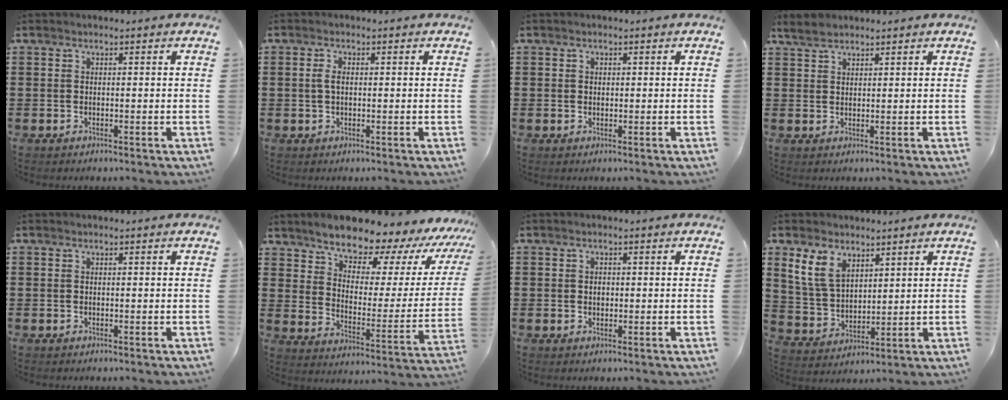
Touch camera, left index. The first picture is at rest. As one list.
[{"total": 2.4, "force": [0.2, 1.1, 2.1], "torque": [-0.044, 0.005, 0.003]}, {"total": 0.9, "force": [0.3, 0.7, 0.4], "torque": [-0.009, 0.006, 0.006]}, {"total": 2.4, "force": [1.9, 1.0, 1.0], "torque": [-0.026, 0.006, 0.037]}, {"total": 0.0}, {"total": 9.4, "force": [8.6, 2.8, 2.6], "torque": [-0.077, -0.072, 0.146]}, {"total": 1.2, "force": [0.2, 0.8, 0.8], "torque": [-0.010, 0.002, 0.001]}, {"total": 7.5, "force": [4.5, 4.6, 3.9], "torque": [-0.105, 0.006, 0.085]}]